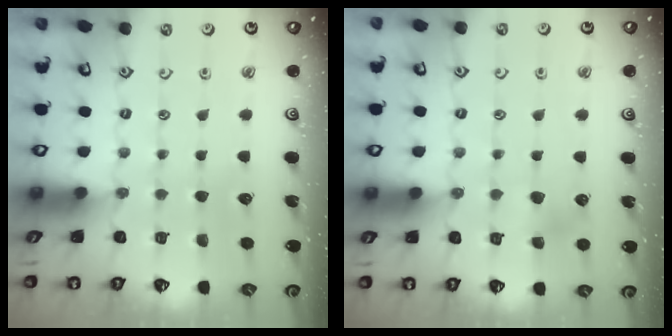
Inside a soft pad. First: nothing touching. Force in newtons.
{"total": 5.0, "press": 5.0, "slide": 0.3}